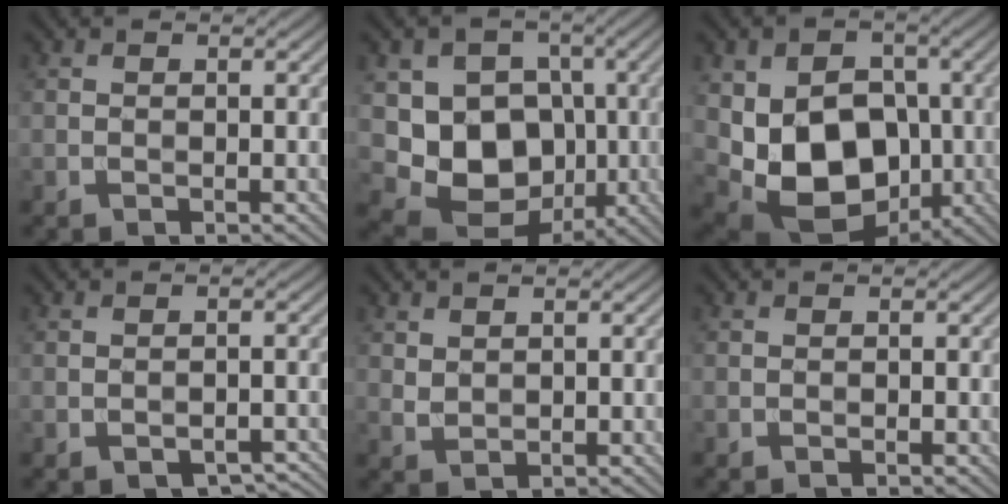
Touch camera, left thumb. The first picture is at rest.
{"total": 10.9, "force": [-0.9, 8.9, 6.1], "torque": [-0.118, -0.029, -0.027]}
{"total": 13.6, "force": [-1.8, 9.9, 9.1], "torque": [-0.156, -0.030, -0.027]}
{"total": 2.6, "force": [-1.7, 1.4, 1.4], "torque": [-0.026, -0.006, -0.015]}
{"total": 1.8, "force": [1.2, 1.0, 0.7], "torque": [-0.022, -0.002, 0.031]}
{"total": 0.0}